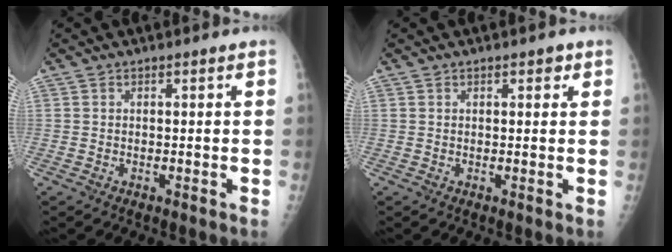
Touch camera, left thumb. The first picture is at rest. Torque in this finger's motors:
{"motor_torque": [-0.33, -0.18, -0.14, -0.20, 0.03]}